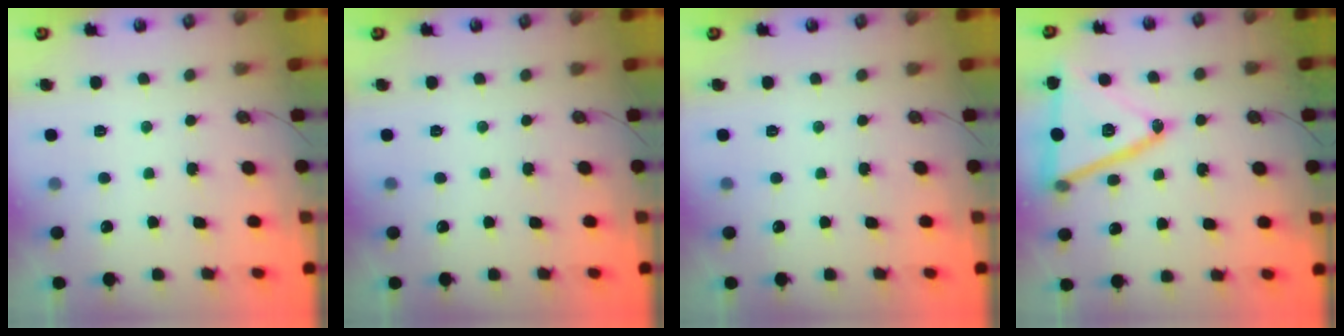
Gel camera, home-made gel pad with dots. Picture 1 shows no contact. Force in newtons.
{"total": 0.0}
{"total": 0.0}
{"total": 22.6, "press": 22.3, "slide": 3.3}